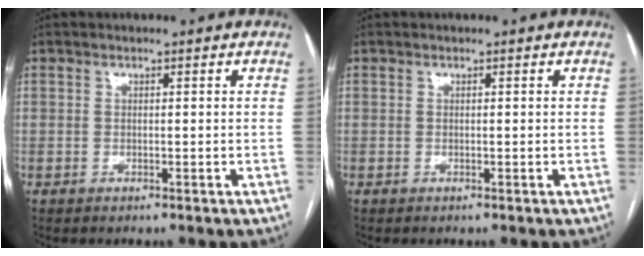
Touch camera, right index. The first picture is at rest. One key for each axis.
{"total": 0.0}